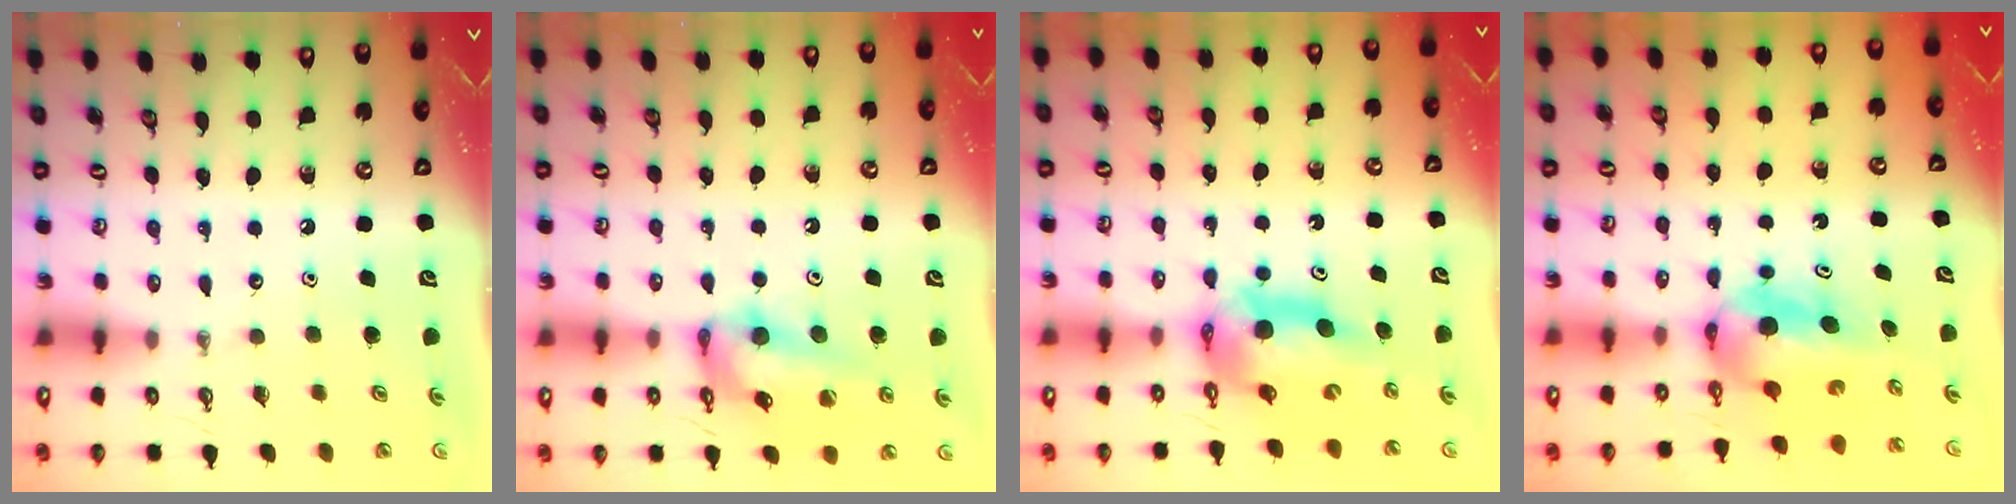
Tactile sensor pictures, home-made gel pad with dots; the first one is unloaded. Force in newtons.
{"total": 12.5, "press": 12.5, "slide": 1.0}
{"total": 10.6, "press": 10.6, "slide": 1.1}
{"total": 7.1, "press": 5.0, "slide": 5.1}